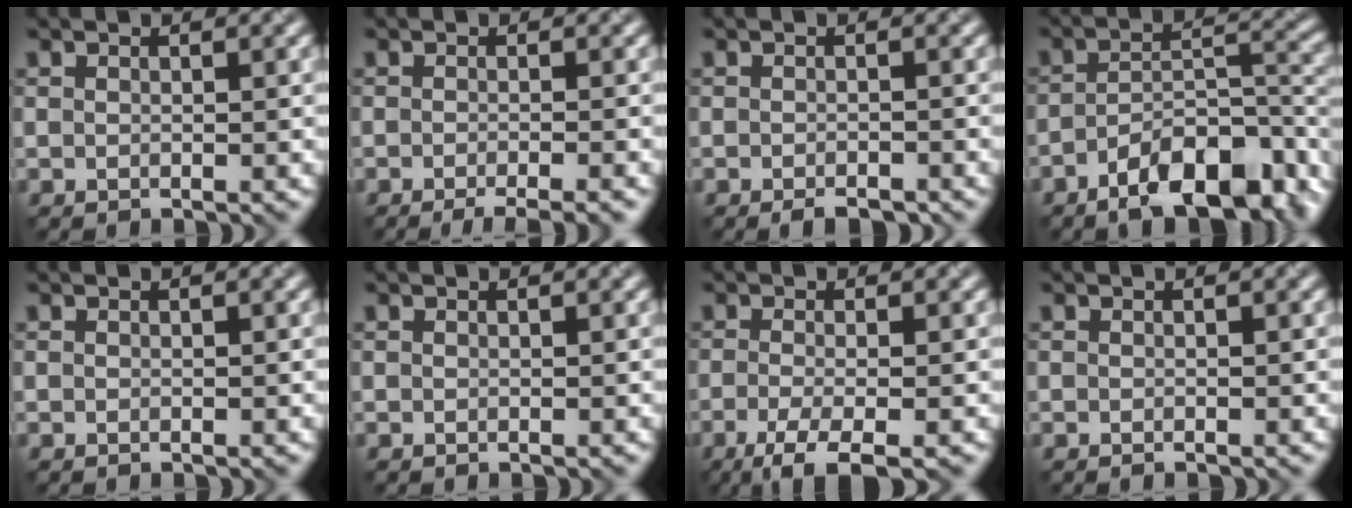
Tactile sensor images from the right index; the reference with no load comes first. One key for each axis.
{"total": 4.0, "fx": -2.7, "fy": 0.9, "fz": 2.8, "tx": -0.028, "ty": 0.001, "tz": -0.038}
{"total": 1.9, "fx": -1.4, "fy": 0.6, "fz": 1.1, "tx": -0.013, "ty": -0.003, "tz": -0.020}
{"total": 10.5, "fx": -6.1, "fy": 4.0, "fz": 7.5, "tx": -0.111, "ty": 0.000, "tz": -0.101}
{"total": 0.0}
{"total": 0.0}
{"total": 4.1, "fx": -2.2, "fy": 1.0, "fz": 3.4, "tx": -0.059, "ty": -0.008, "tz": -0.049}
{"total": 0.0}